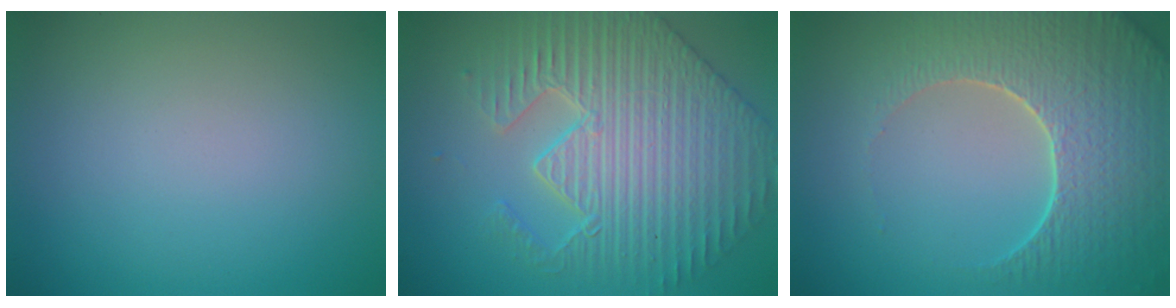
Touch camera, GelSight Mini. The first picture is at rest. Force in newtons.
{"total": 6.7, "press": 5.7, "slide": 3.6}
{"total": 6.9, "press": 5.6, "slide": 3.9}